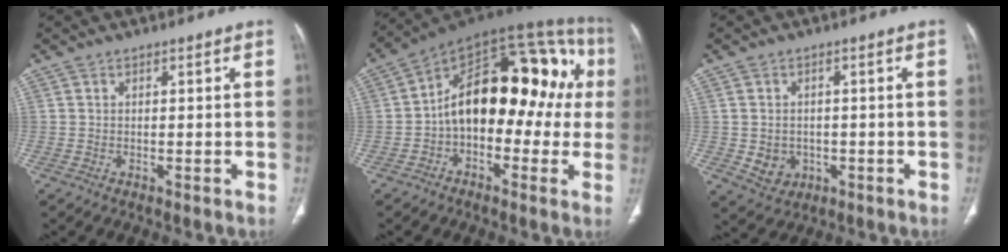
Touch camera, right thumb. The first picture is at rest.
{"total": 22.8, "force": [0.0, 12.9, 18.8], "torque": [-0.224, 0.062, -0.014]}
{"total": 5.0, "force": [-1.0, 4.3, 2.3], "torque": [-0.023, 0.005, 0.000]}